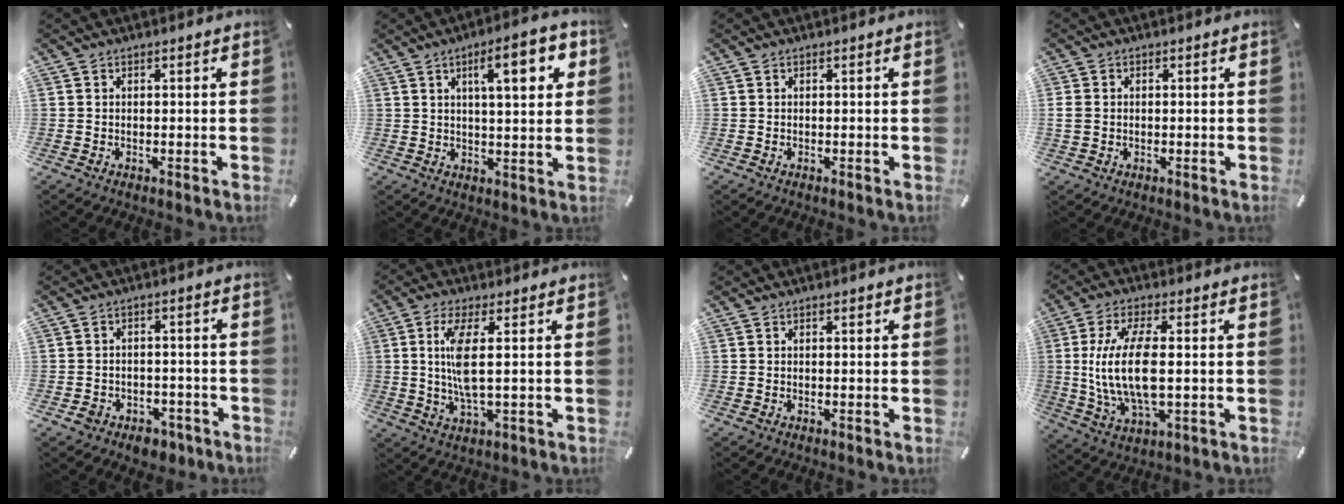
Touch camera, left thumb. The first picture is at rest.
{"total": 11.6, "force": [4.7, 3.3, 10.0], "torque": [-0.143, -0.009, 0.067]}
{"total": 0.0}
{"total": 2.1, "force": [0.0, 1.7, 1.2], "torque": [-0.023, 0.005, -0.001]}
{"total": 4.8, "force": [-2.9, 3.5, 1.6], "torque": [-0.026, 0.017, -0.051]}
{"total": 8.8, "force": [1.0, 2.2, 8.4], "torque": [-0.187, -0.013, 0.011]}
{"total": 0.5, "force": [0.3, 0.1, 0.4], "torque": [-0.008, 0.004, 0.004]}
{"total": 14.2, "force": [0.9, 5.7, 13.0], "torque": [-0.289, -0.016, 0.010]}